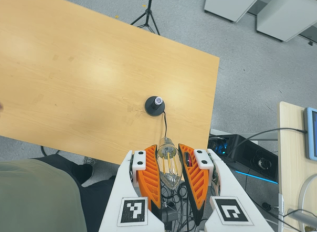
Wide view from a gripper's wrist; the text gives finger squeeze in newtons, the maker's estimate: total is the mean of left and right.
{"total": 21.3, "left": 22.6, "right": 20.0}